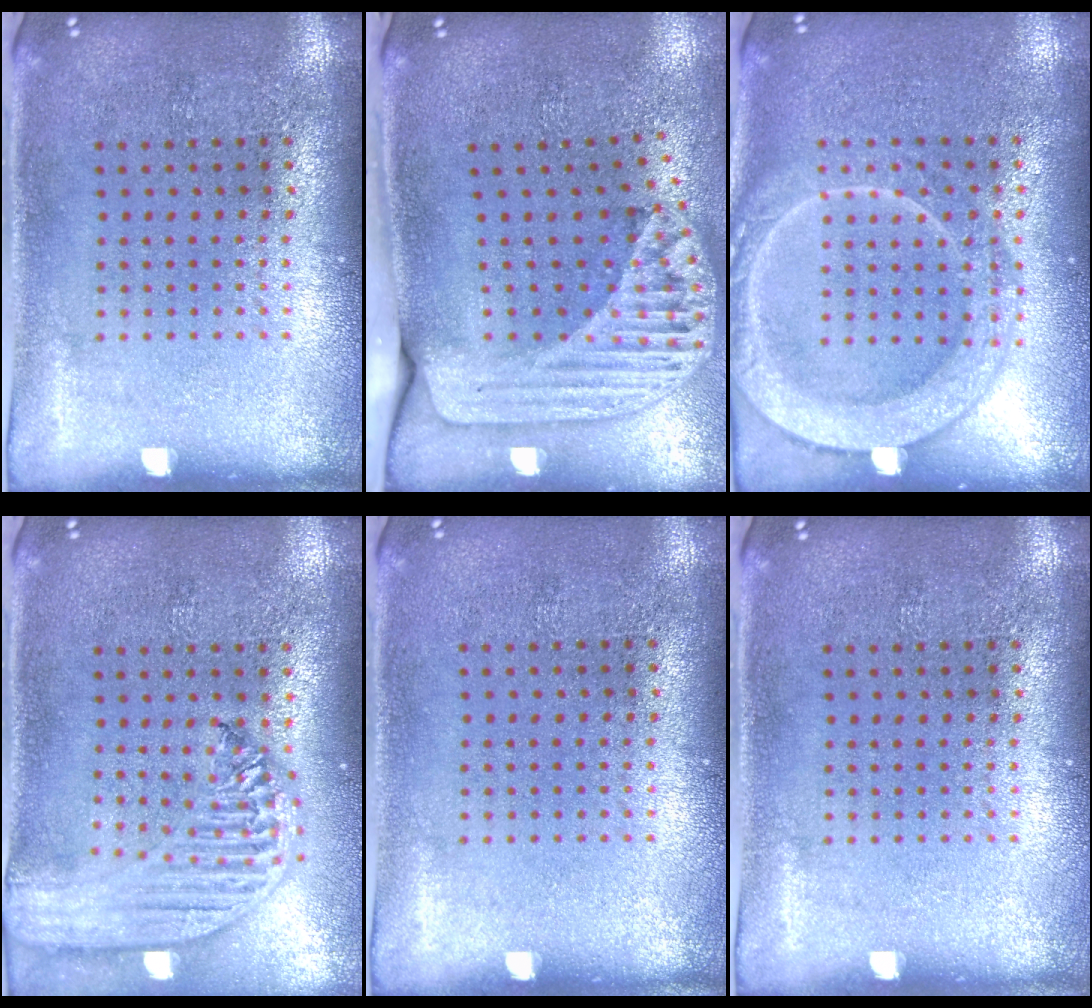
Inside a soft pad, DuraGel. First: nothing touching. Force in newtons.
{"total": 2.4, "press": 1.8, "slide": 1.7}
{"total": 3.7, "press": 3.7, "slide": 0.5}
{"total": 2.6, "press": 2.1, "slide": 1.5}
{"total": 0.0}
{"total": 0.0}